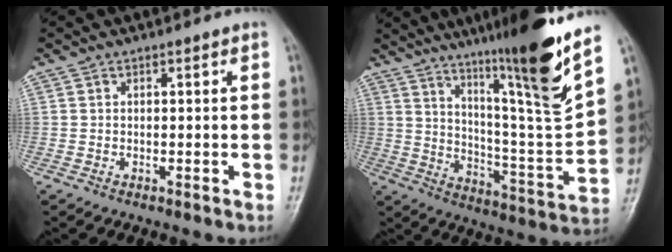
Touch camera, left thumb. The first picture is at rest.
{"total": 21.4, "force": [14.1, 0.1, 16.0], "torque": [-0.219, -0.082, 0.232]}